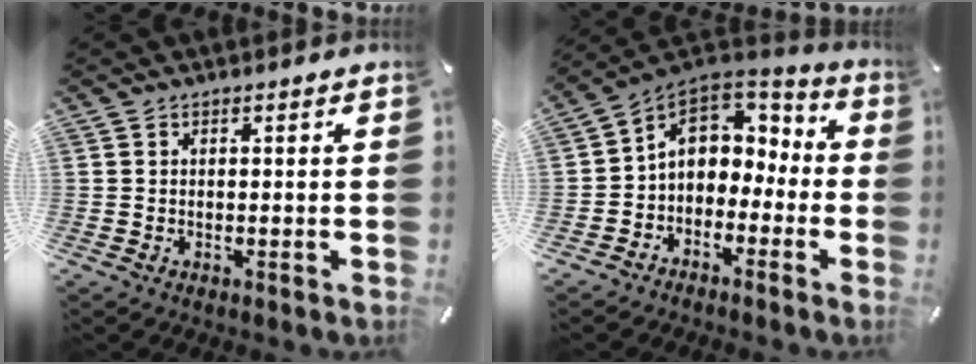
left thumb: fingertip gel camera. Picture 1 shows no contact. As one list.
[{"total": 7.8, "force": [0.8, 7.0, 3.4], "torque": [-0.070, 0.003, 0.020]}]